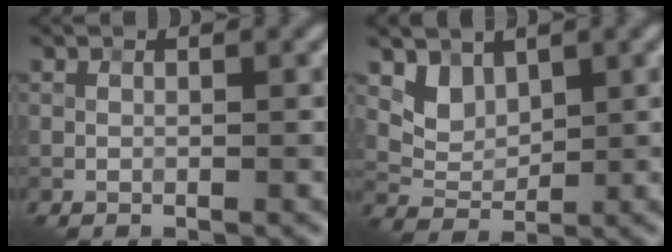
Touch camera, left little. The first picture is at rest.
{"total": 2.3, "force": [1.6, 1.3, 0.9], "torque": [-0.027, -0.016, 0.038]}